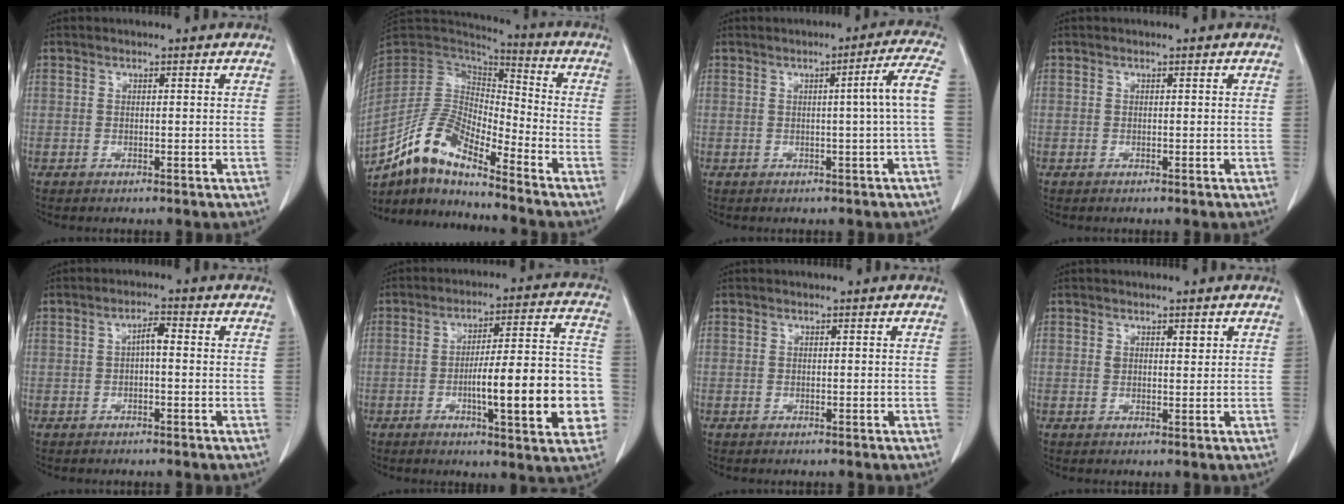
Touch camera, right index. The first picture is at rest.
{"total": 13.3, "force": [-10.8, 2.7, 7.2], "torque": [-0.141, 0.020, -0.202]}
{"total": 5.8, "force": [0.0, -1.4, 5.6], "torque": [-0.070, 0.007, 0.001]}
{"total": 0.0}
{"total": 2.4, "force": [-0.1, 0.7, 2.3], "torque": [-0.039, 0.008, -0.002]}
{"total": 17.1, "force": [-4.0, 2.8, 16.4], "torque": [-0.204, 0.023, -0.049]}
{"total": 0.0}
{"total": 1.7, "force": [0.9, 0.8, 1.1], "torque": [-0.017, 0.000, 0.017]}